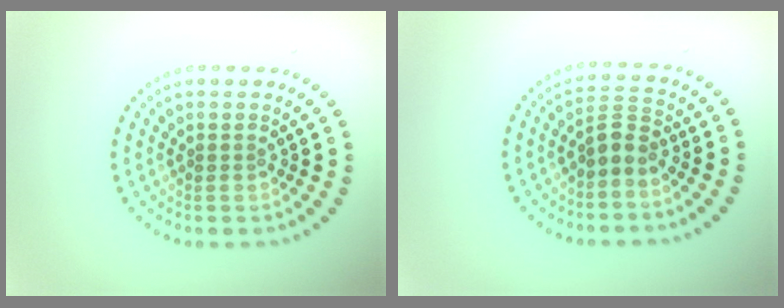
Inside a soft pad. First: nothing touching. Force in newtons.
{"total": 2.1, "press": 1.7, "slide": 1.2}